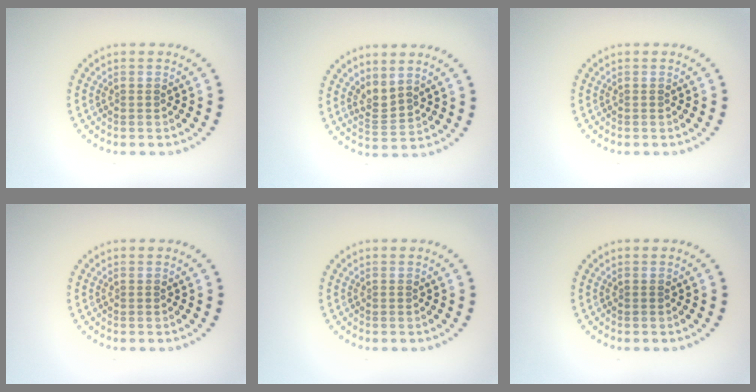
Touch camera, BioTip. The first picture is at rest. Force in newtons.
{"total": 2.1, "press": 1.4, "slide": 1.5}
{"total": 0.0}
{"total": 0.0}
{"total": 0.0}
{"total": 0.0}